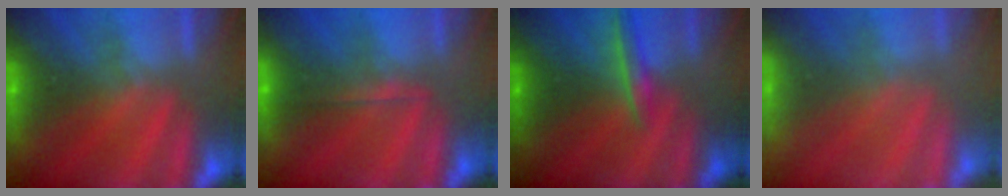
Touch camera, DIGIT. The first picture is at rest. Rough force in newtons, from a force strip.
{"total": 1.8}
{"total": 1.7}
{"total": 3.0}